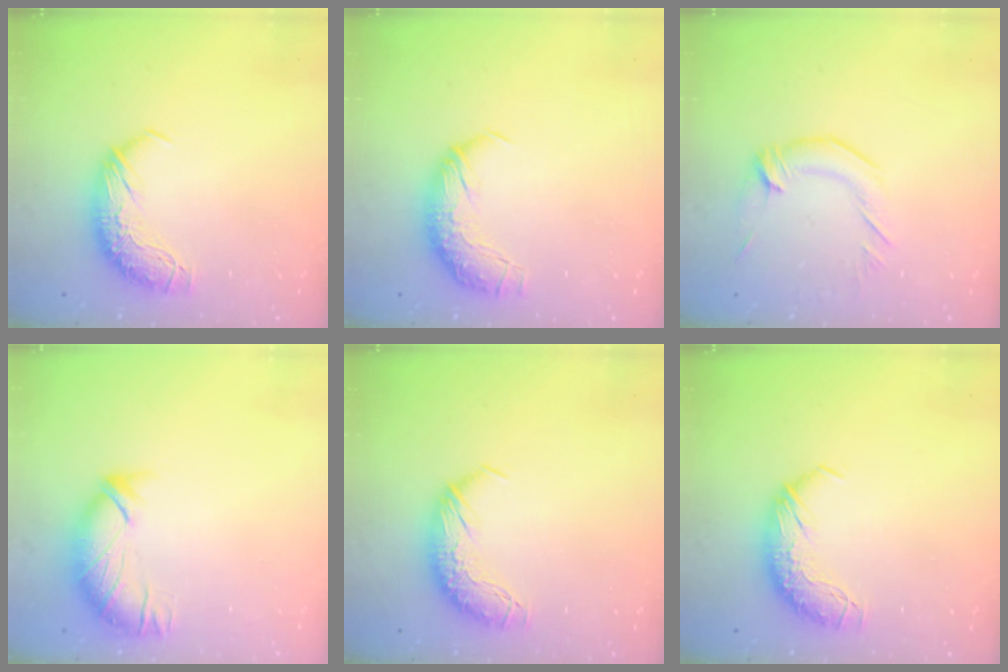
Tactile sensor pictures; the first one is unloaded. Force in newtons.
{"total": 2.4, "press": 1.1, "slide": 2.2}
{"total": 0.9, "press": 0.7, "slide": 0.6}
{"total": 2.9, "press": 2.6, "slide": 1.4}
{"total": 0.0}
{"total": 0.0}